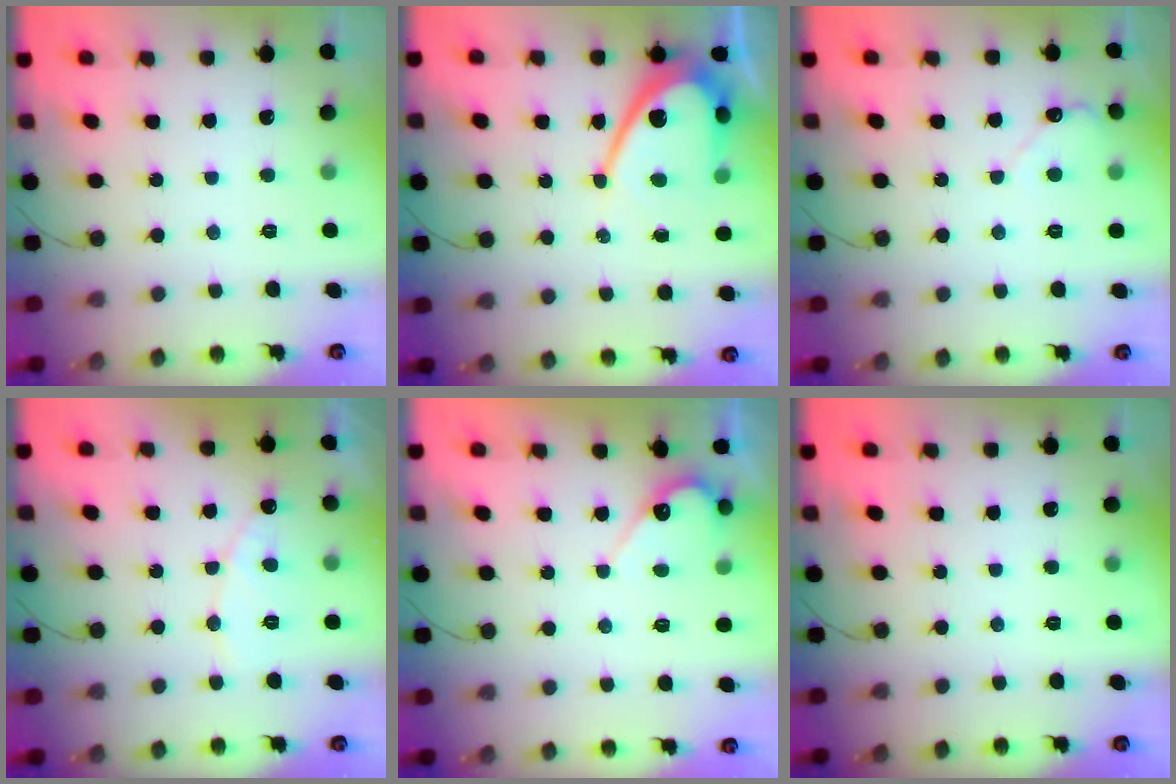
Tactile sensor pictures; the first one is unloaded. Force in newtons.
{"total": 11.9, "press": 11.8, "slide": 0.9}
{"total": 2.8, "press": 2.7, "slide": 0.3}
{"total": 7.9, "press": 7.9, "slide": 0.7}
{"total": 5.6, "press": 5.6, "slide": 0.5}
{"total": 0.0}